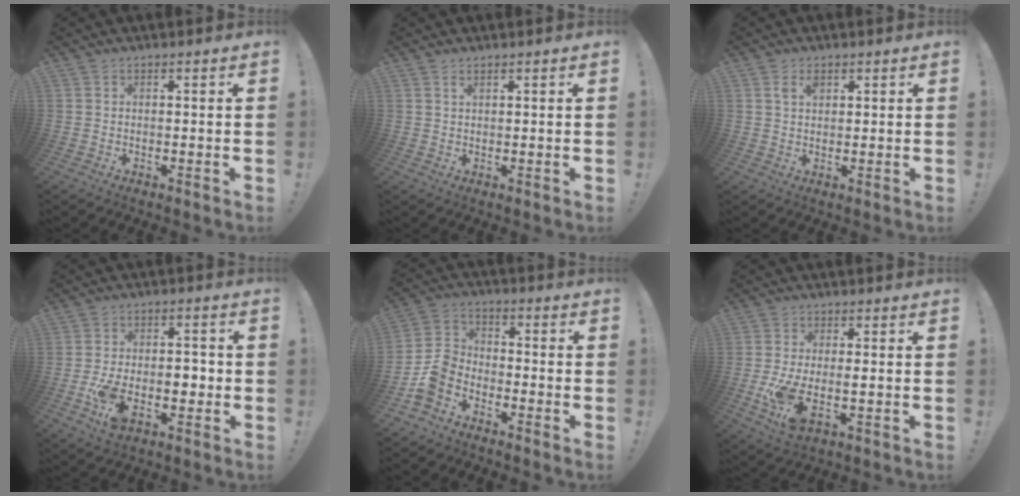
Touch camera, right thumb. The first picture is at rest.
{"total": 1.1, "force": [0.7, 0.2, 0.9], "torque": [-0.018, -0.001, 0.013]}
{"total": 3.7, "force": [2.1, 2.1, 2.3], "torque": [-0.034, -0.007, 0.037]}
{"total": 10.5, "force": [-2.7, 6.8, 7.5], "torque": [-0.142, 0.009, -0.046]}
{"total": 10.0, "force": [-6.5, 6.4, 4.0], "torque": [-0.074, 0.043, -0.118]}
{"total": 7.8, "force": [-1.7, 3.3, 6.8], "torque": [-0.140, -0.016, -0.029]}